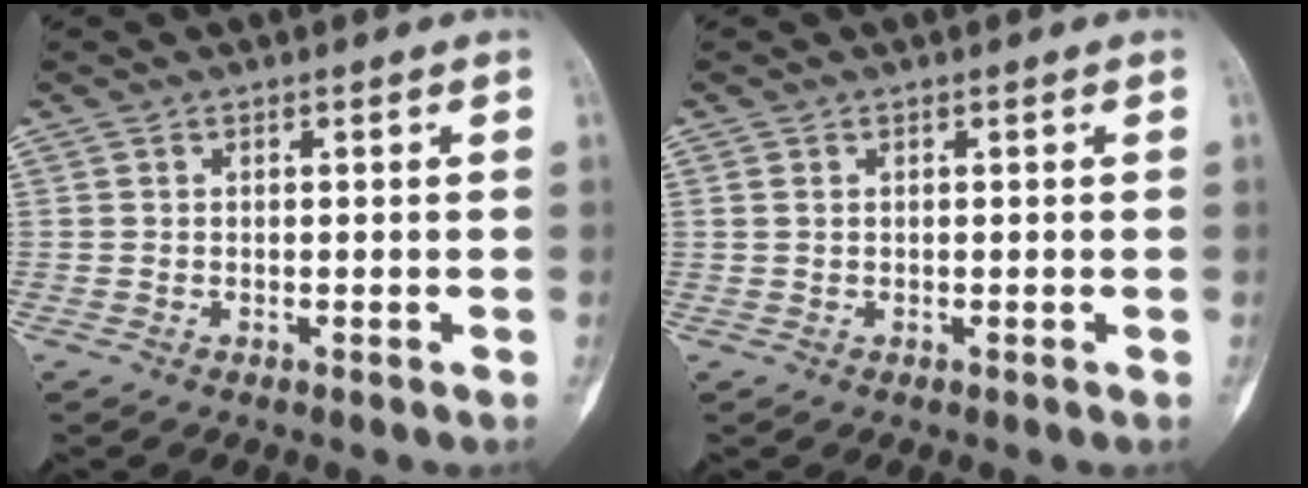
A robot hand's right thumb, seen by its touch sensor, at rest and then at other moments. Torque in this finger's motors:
{"motor_torque": [0.00, 0.18, 0.28, 0.04, -0.03]}